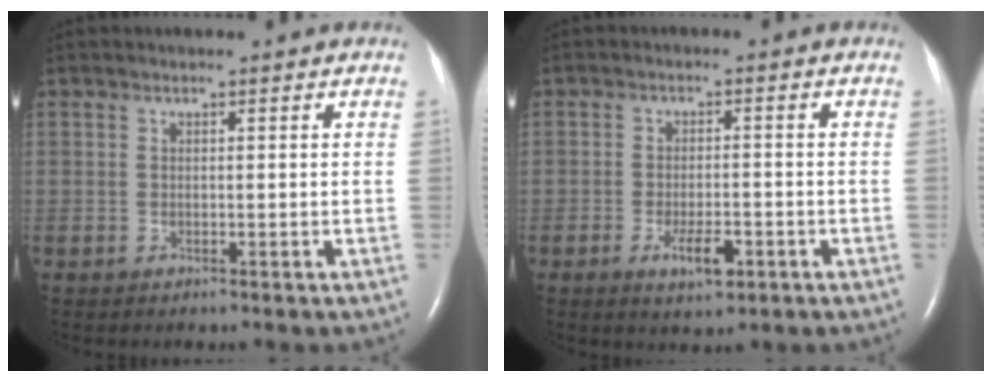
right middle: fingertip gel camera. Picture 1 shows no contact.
{"total": 4.7, "force": [-2.2, 1.5, 3.8], "torque": [-0.069, -0.002, -0.032]}